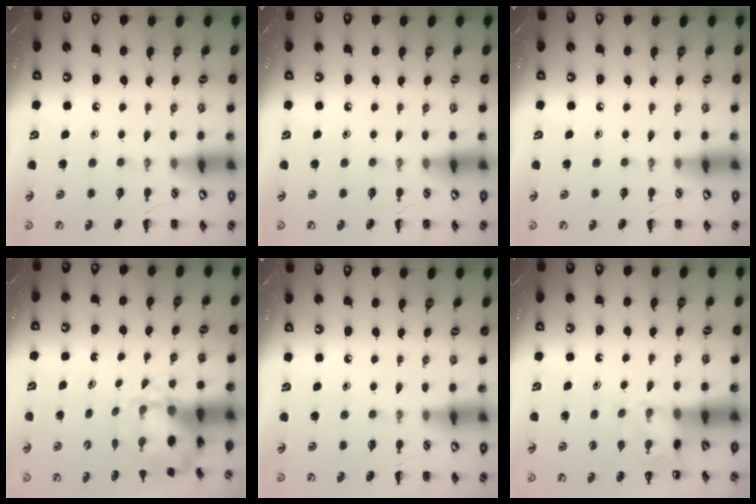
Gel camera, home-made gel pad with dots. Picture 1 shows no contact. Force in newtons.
{"total": 0.0}
{"total": 0.0}
{"total": 4.0, "press": 3.9, "slide": 0.7}
{"total": 0.0}
{"total": 6.0, "press": 5.9, "slide": 1.1}